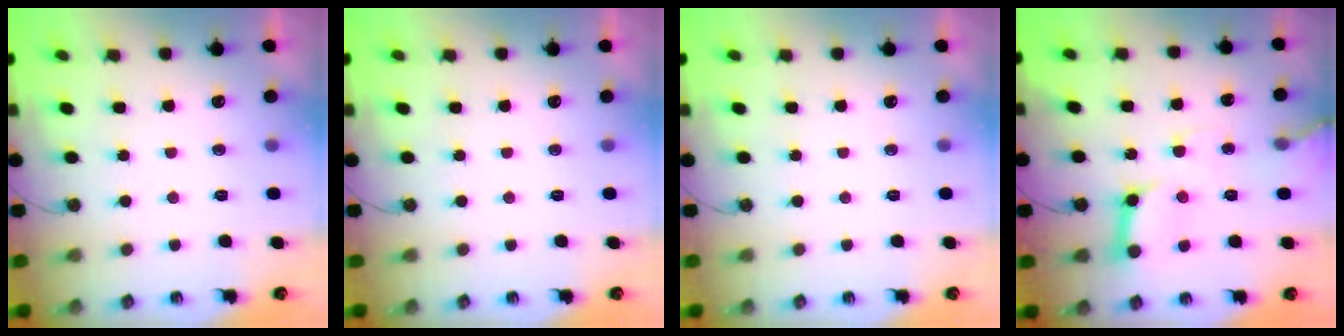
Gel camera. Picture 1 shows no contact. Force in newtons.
{"total": 0.0}
{"total": 0.0}
{"total": 14.3, "press": 14.2, "slide": 1.7}